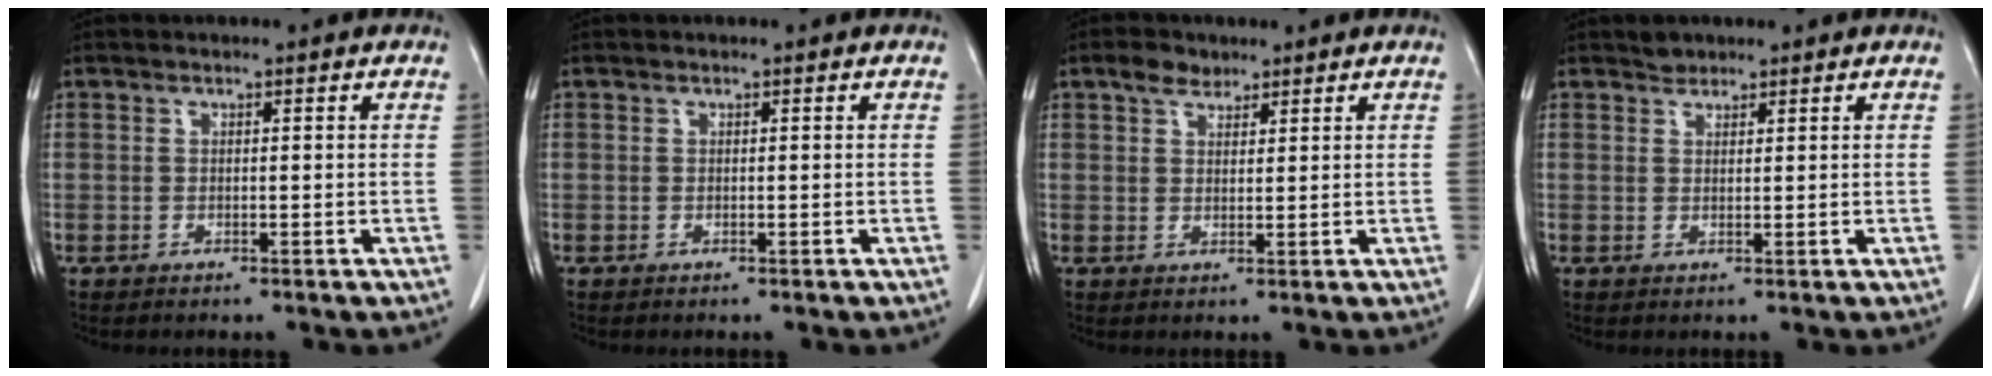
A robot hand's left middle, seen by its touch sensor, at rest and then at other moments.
{"total": 0.0}
{"total": 3.0, "force": [2.2, 1.7, 1.1], "torque": [-0.025, 0.007, 0.039]}
{"total": 1.4, "force": [1.3, 0.7, 0.1], "torque": [-0.004, 0.001, 0.021]}